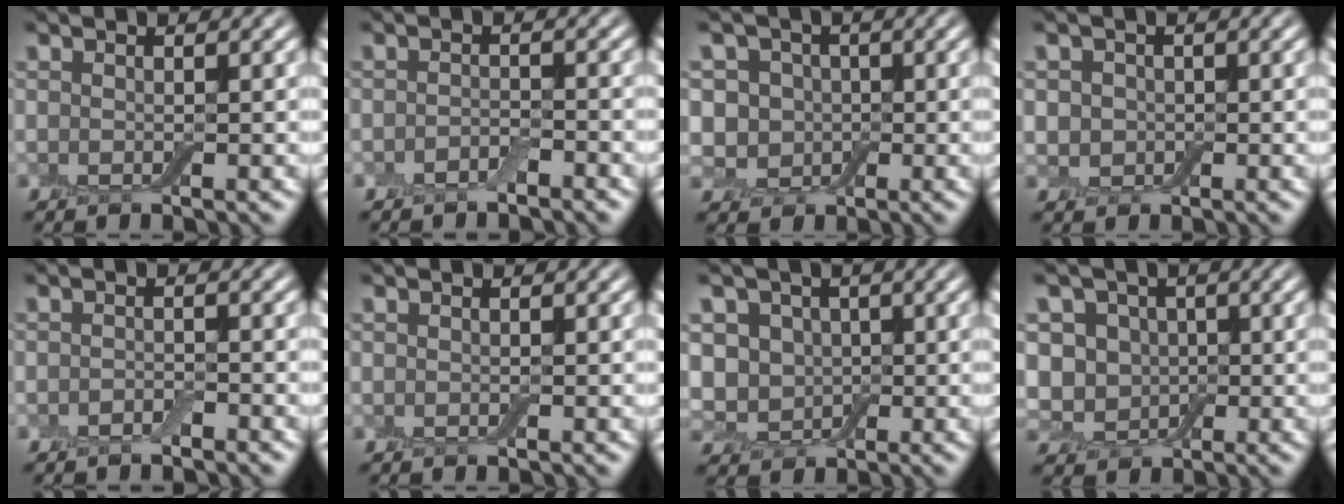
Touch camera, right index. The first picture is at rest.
{"total": 1.3, "force": [-1.0, 0.4, 0.6], "torque": [-0.013, 0.004, -0.021]}
{"total": 5.3, "force": [1.3, 4.7, 2.2], "torque": [-0.026, 0.024, -0.015]}
{"total": 3.0, "force": [0.5, 2.7, 1.1], "torque": [-0.002, 0.014, -0.021]}
{"total": 1.0, "force": [-0.8, 0.4, 0.4], "torque": [-0.009, 0.003, -0.017]}
{"total": 0.0}
{"total": 4.7, "force": [0.8, 4.2, 2.0], "torque": [-0.019, 0.014, -0.010]}
{"total": 5.8, "force": [1.3, 5.0, 2.7], "torque": [-0.035, 0.021, -0.015]}